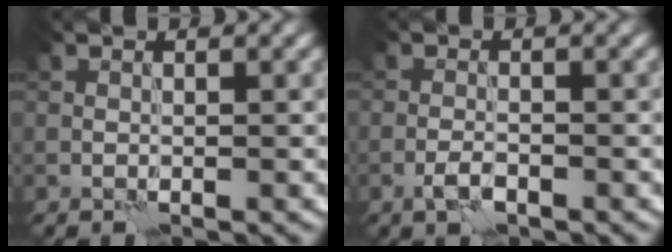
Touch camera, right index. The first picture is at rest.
{"total": 1.6, "force": [-0.9, 0.6, 1.1], "torque": [-0.026, 0.001, -0.022]}